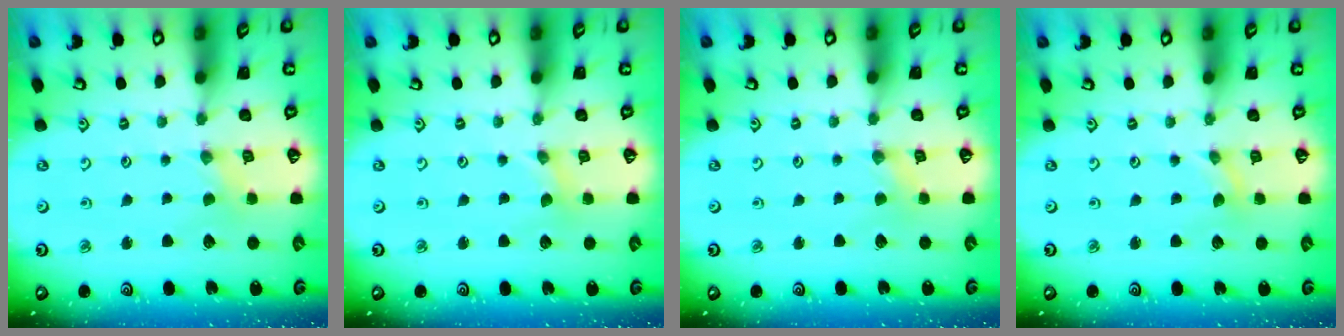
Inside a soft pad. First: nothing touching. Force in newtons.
{"total": 0.0}
{"total": 0.9, "press": 0.9, "slide": 0.2}
{"total": 0.0}